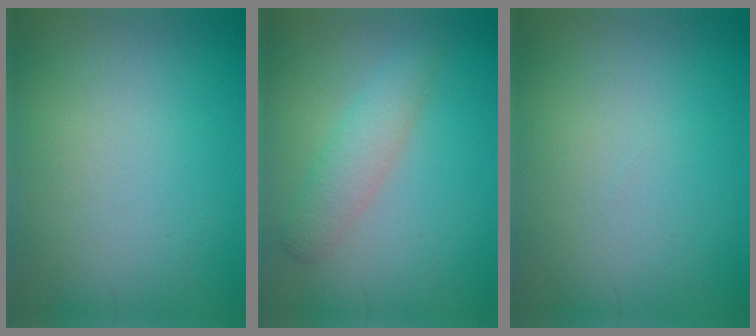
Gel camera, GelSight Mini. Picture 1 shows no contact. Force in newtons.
{"total": 2.9, "press": 2.9, "slide": 0.1}
{"total": 0.0}